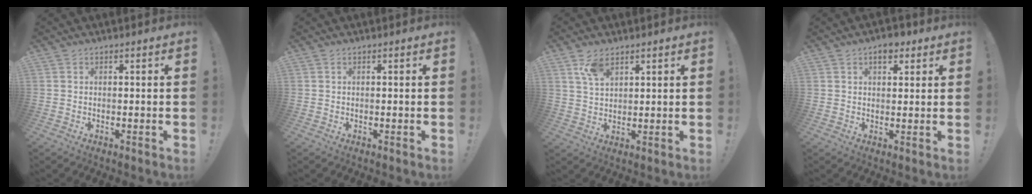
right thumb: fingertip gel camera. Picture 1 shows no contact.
{"total": 0.0}
{"total": 6.5, "force": [3.9, 3.2, 4.1], "torque": [-0.070, -0.015, 0.072]}
{"total": 4.1, "force": [2.3, 2.5, 2.3], "torque": [-0.018, -0.007, 0.036]}